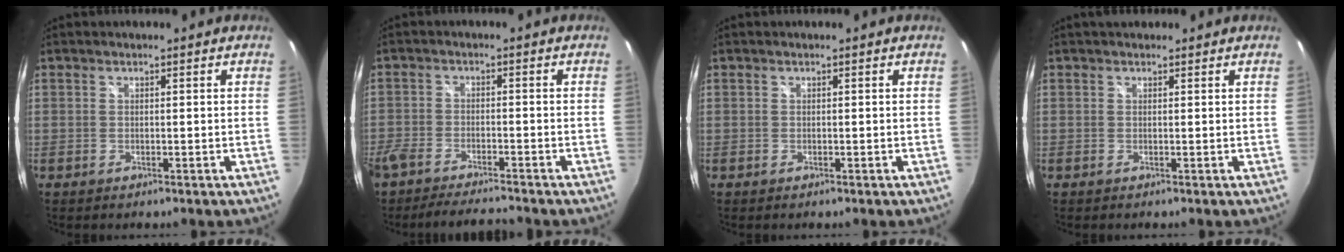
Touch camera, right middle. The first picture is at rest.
{"total": 8.5, "force": [-7.7, 1.4, 3.3], "torque": [-0.093, -0.018, -0.132]}
{"total": 0.0}
{"total": 1.9, "force": [1.5, 1.1, 0.6], "torque": [-0.007, 0.008, 0.021]}